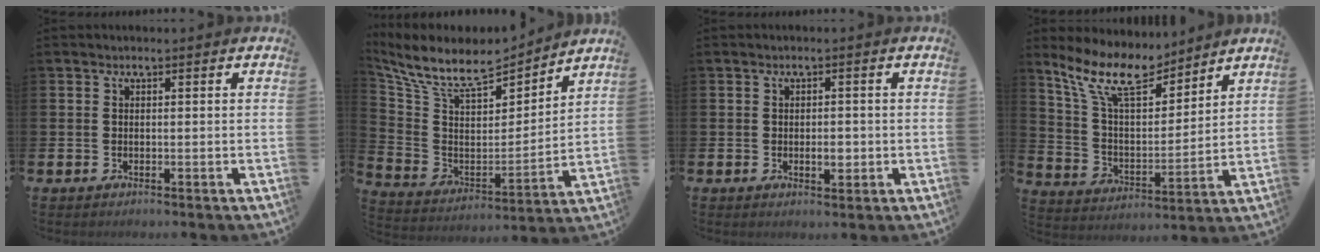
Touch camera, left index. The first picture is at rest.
{"total": 9.4, "force": [8.0, 3.3, 3.5], "torque": [-0.109, -0.049, 0.140]}
{"total": 1.8, "force": [-0.3, 1.0, 1.5], "torque": [-0.008, -0.005, -0.010]}
{"total": 11.4, "force": [9.5, 3.5, 5.3], "torque": [-0.134, -0.047, 0.169]}